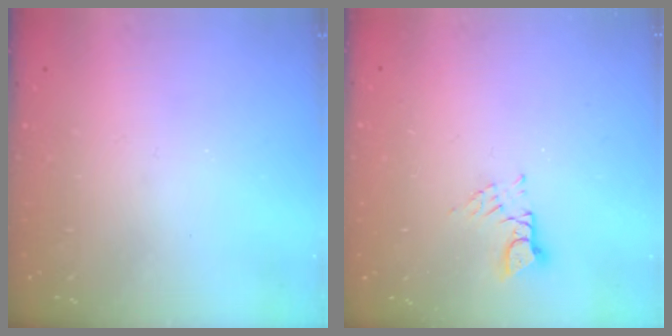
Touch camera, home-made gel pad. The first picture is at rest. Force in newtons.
{"total": 2.8, "press": 2.8, "slide": 0.3}